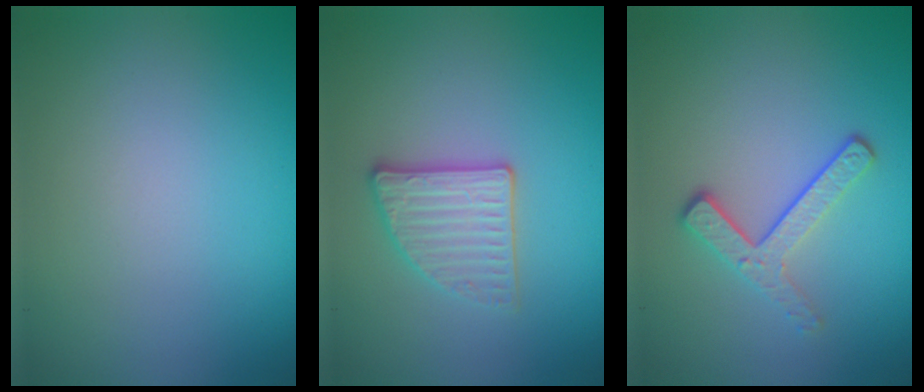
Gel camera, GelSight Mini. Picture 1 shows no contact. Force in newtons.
{"total": 2.9, "press": 2.7, "slide": 1.1}
{"total": 3.0, "press": 2.2, "slide": 2.1}